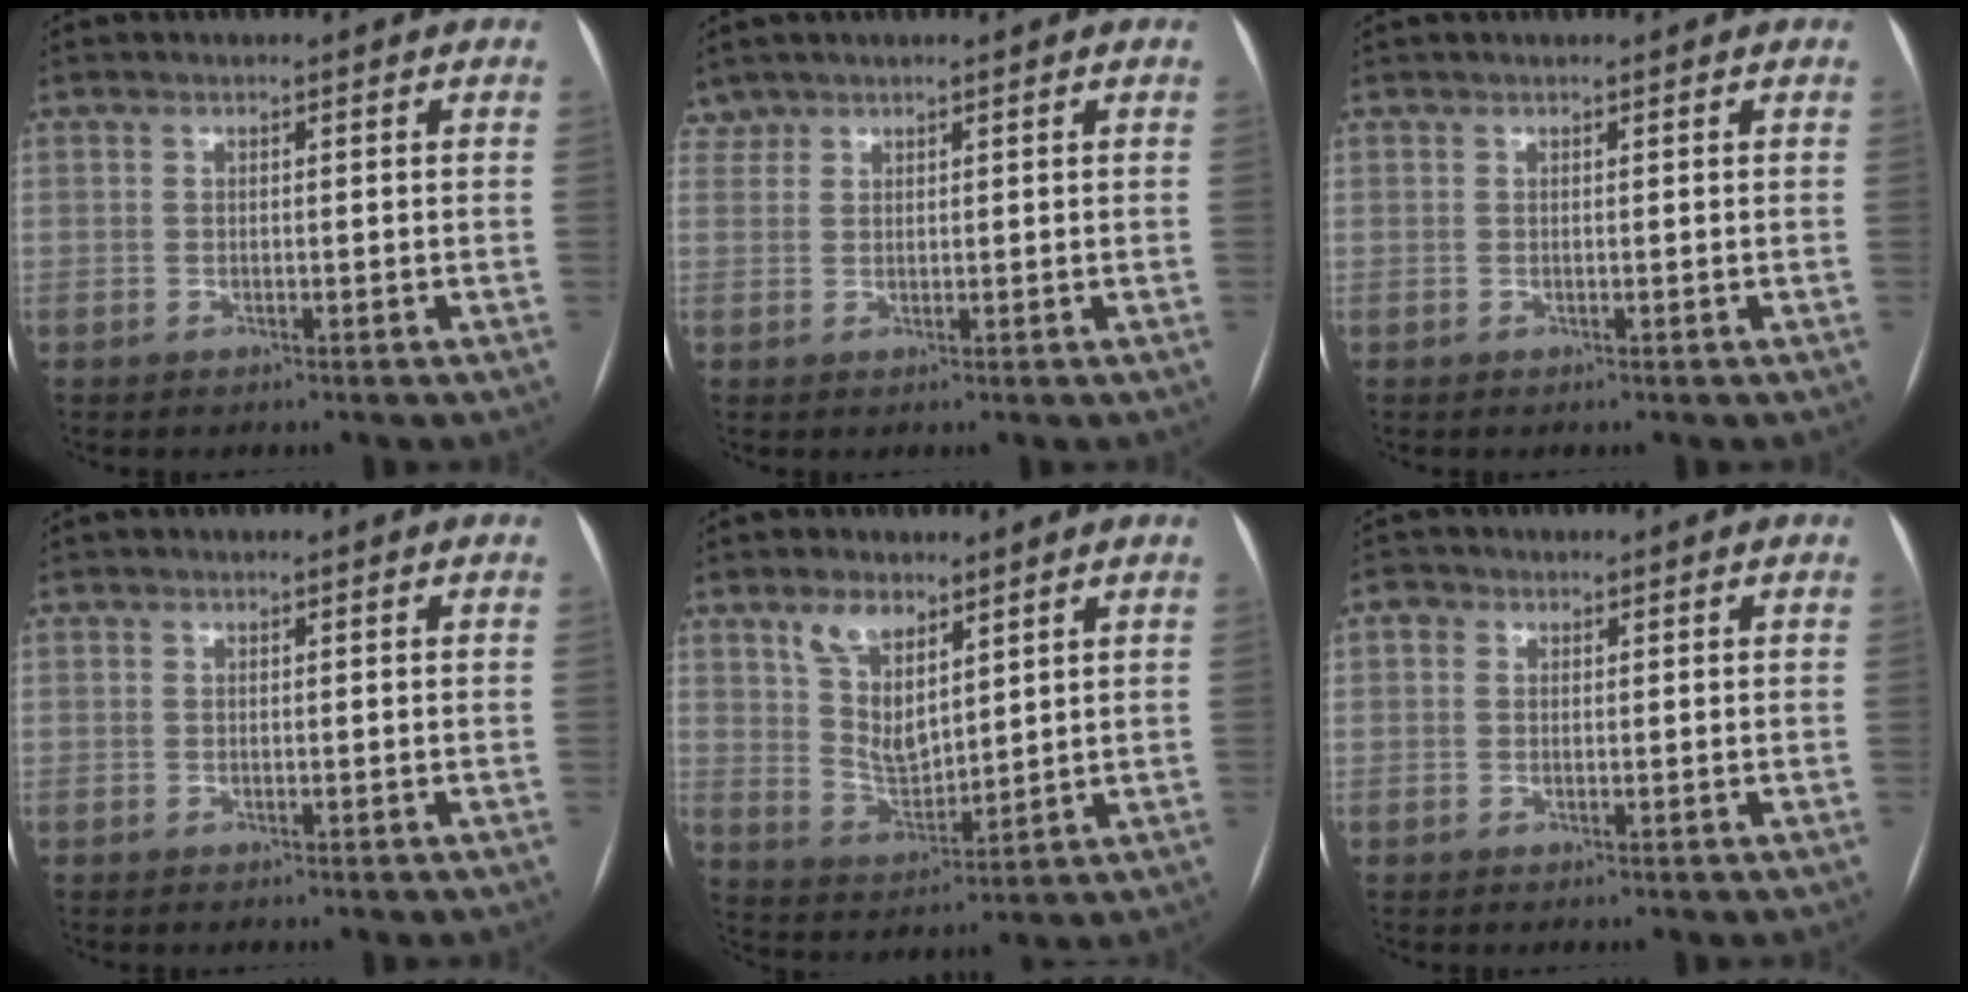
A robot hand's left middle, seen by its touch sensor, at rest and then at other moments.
{"total": 1.5, "force": [1.4, 0.5, -0.4], "torque": [0.007, 0.011, 0.027]}
{"total": 0.6, "force": [0.6, 0.1, 0.1], "torque": [-0.005, 0.014, 0.008]}
{"total": 0.0}
{"total": 7.7, "force": [4.8, 3.5, 4.9], "torque": [-0.096, -0.004, 0.100]}
{"total": 1.5, "force": [0.5, 1.3, 0.5], "torque": [-0.006, 0.008, 0.004]}